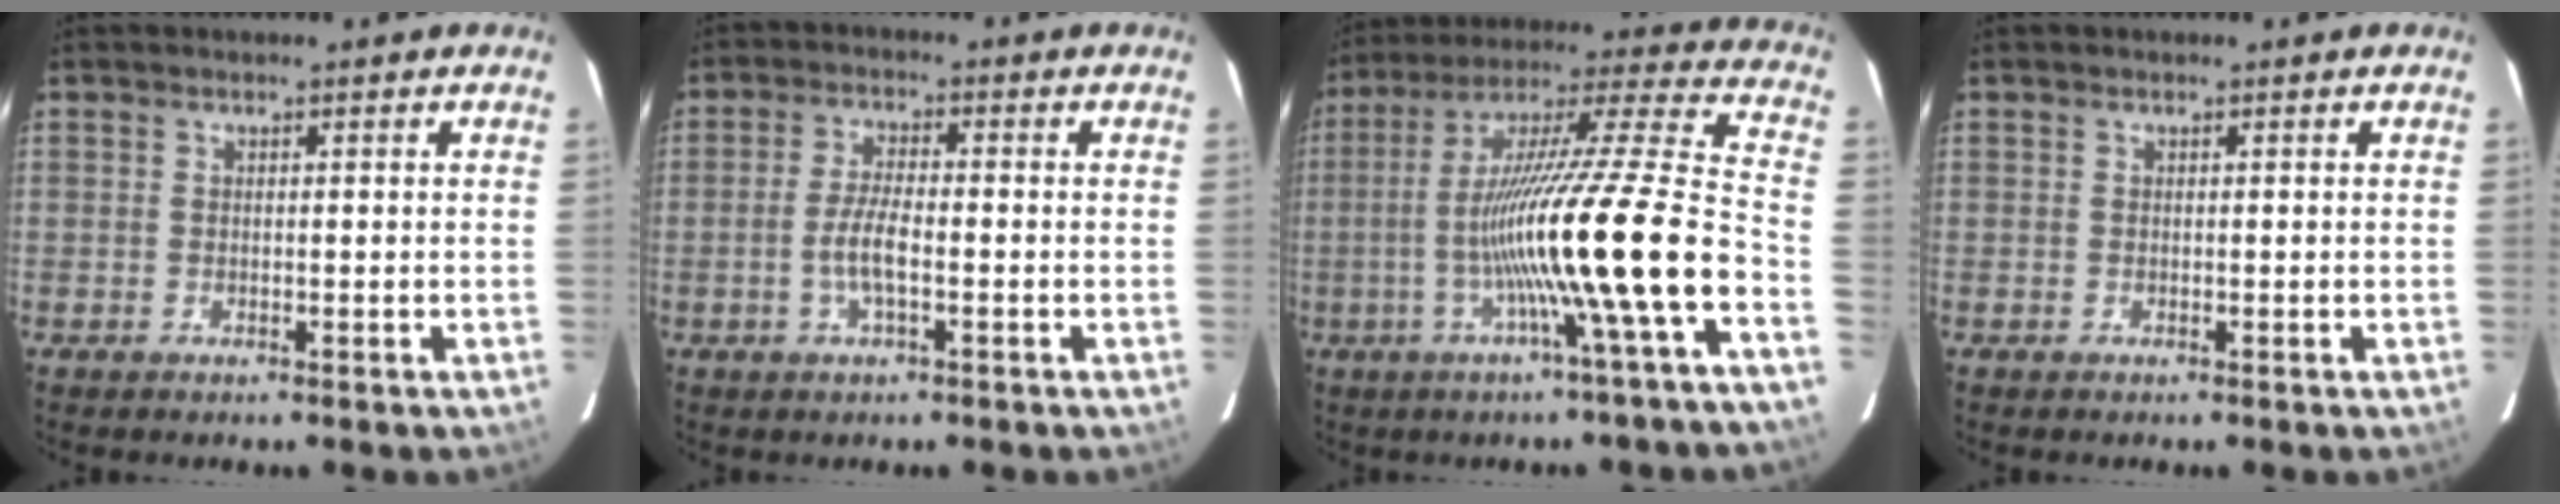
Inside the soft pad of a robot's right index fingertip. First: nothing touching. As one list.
[{"total": 4.9, "force": [-1.5, 1.3, 4.5], "torque": [-0.093, -0.001, -0.029]}, {"total": 21.2, "force": [-7.7, -1.9, 19.7], "torque": [-0.315, -0.025, -0.138]}, {"total": 0.0}]